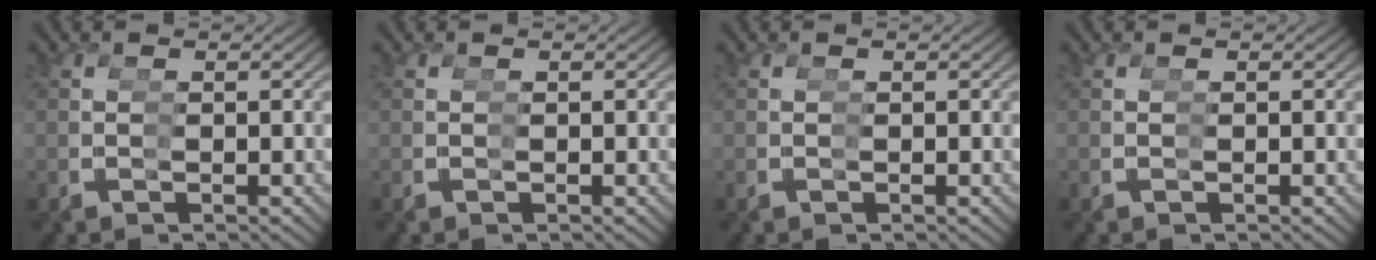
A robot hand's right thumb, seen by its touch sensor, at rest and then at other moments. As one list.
[{"total": 0.0}, {"total": 0.0}, {"total": 0.0}]